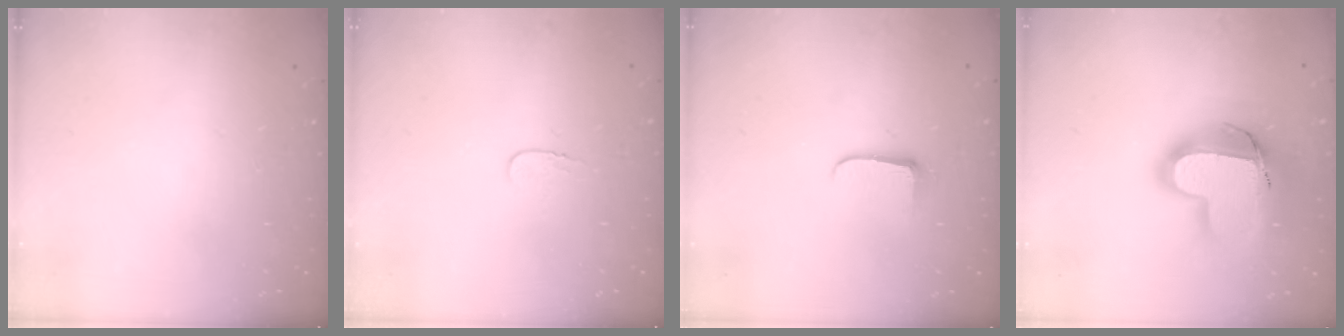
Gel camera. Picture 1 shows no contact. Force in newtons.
{"total": 3.6, "press": 3.6, "slide": 0.4}
{"total": 6.2, "press": 6.1, "slide": 0.8}
{"total": 18.9, "press": 18.9, "slide": 1.6}